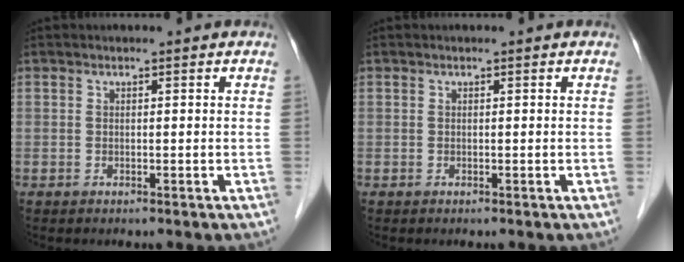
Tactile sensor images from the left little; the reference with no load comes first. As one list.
[{"total": 0.0}]